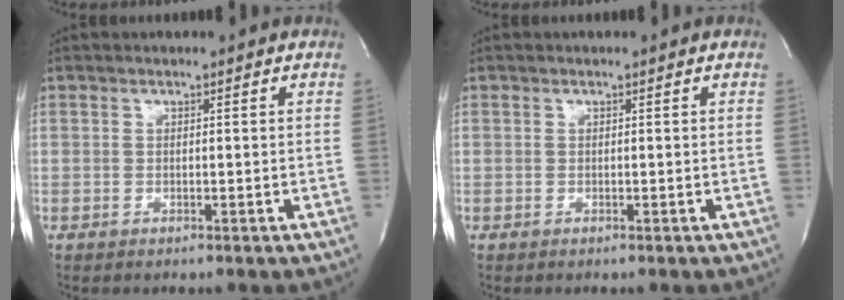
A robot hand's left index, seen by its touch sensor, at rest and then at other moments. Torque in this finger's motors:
{"motor_torque": [0.00, 0.00, 0.00, 0.00]}